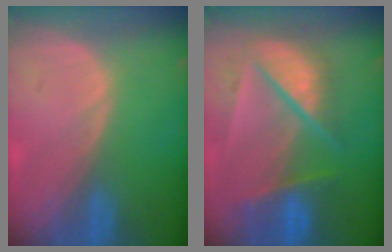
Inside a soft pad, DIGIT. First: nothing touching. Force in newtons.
{"total": 9.8, "press": 8.4, "slide": 5.0}